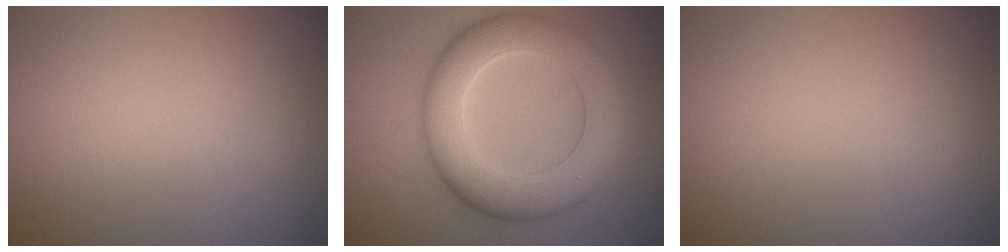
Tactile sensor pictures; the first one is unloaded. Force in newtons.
{"total": 8.4, "press": 8.4, "slide": 0.6}
{"total": 0.0}